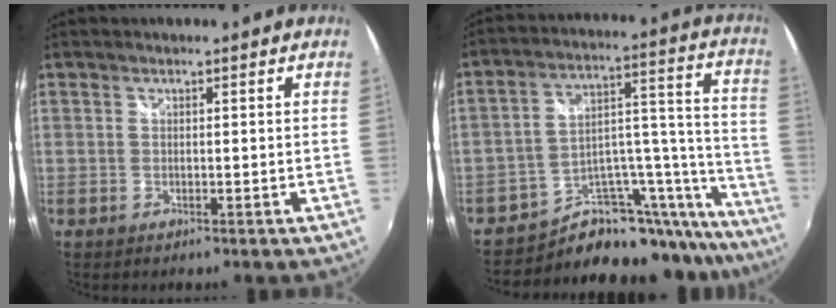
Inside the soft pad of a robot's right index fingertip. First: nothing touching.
{"total": 17.0, "force": [-14.6, 6.7, 5.4], "torque": [-0.044, 0.077, -0.222]}